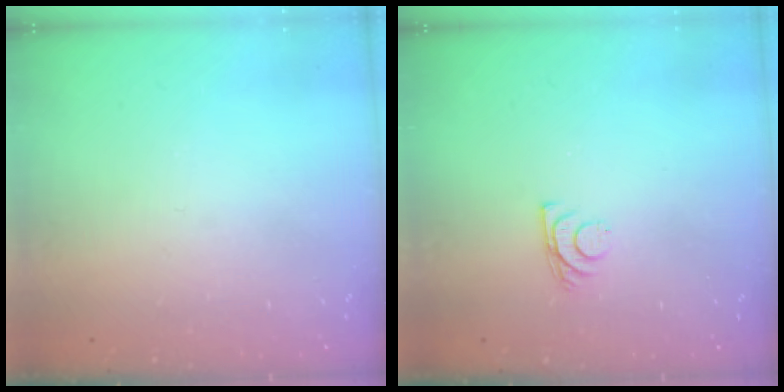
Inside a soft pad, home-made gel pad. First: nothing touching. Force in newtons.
{"total": 7.2, "press": 7.2, "slide": 0.6}